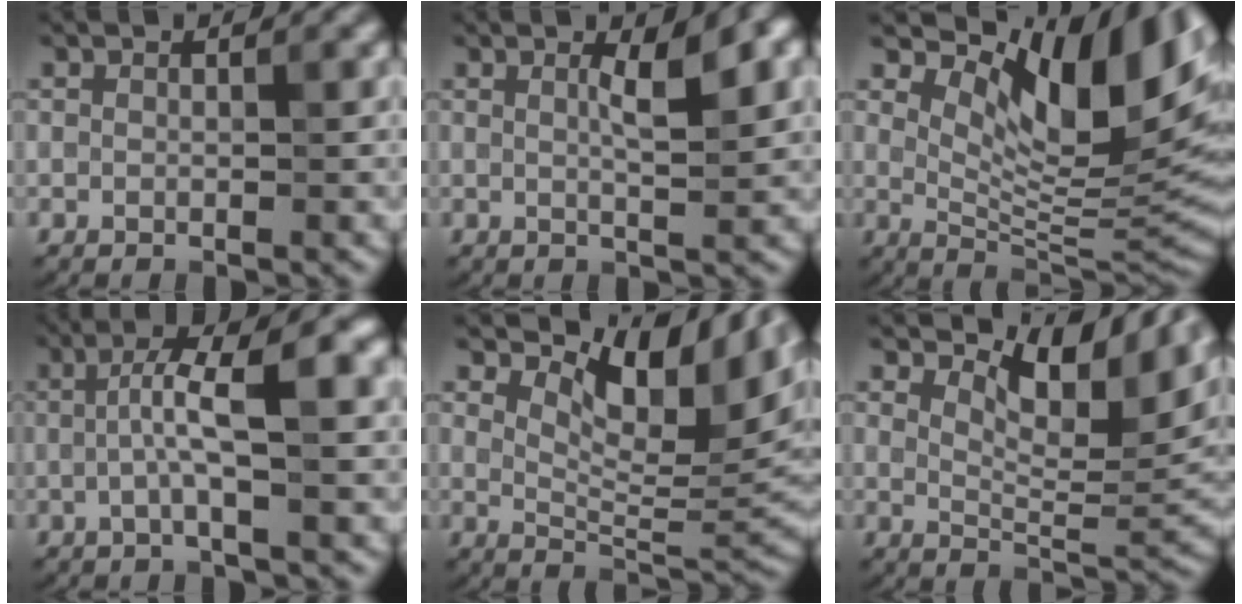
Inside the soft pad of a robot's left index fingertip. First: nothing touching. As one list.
[{"total": 3.5, "force": [1.1, 0.7, 3.2], "torque": [-0.046, 0.003, 0.016]}, {"total": 12.1, "force": [5.4, 5.1, 9.6], "torque": [-0.135, -0.003, 0.096]}, {"total": 5.6, "force": [0.0, 1.0, 5.6], "torque": [-0.098, 0.018, -0.007]}, {"total": 10.2, "force": [4.7, 4.4, 7.9], "torque": [-0.120, 0.000, 0.084]}, {"total": 9.3, "force": [4.6, 3.9, 7.1], "torque": [-0.106, 0.005, 0.079]}]